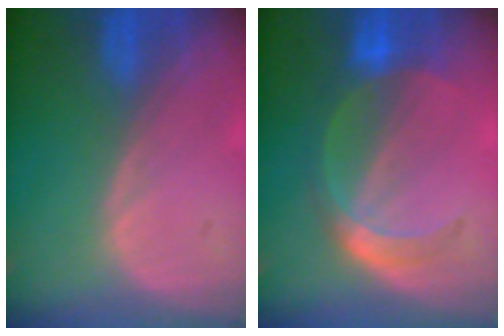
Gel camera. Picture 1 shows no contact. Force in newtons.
{"total": 5.6, "press": 5.3, "slide": 1.9}